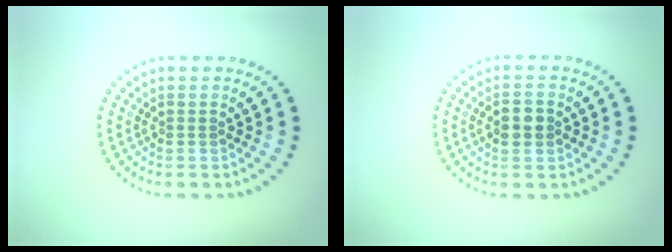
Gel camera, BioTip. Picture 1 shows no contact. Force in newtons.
{"total": 2.2, "press": 2.2, "slide": 0.1}